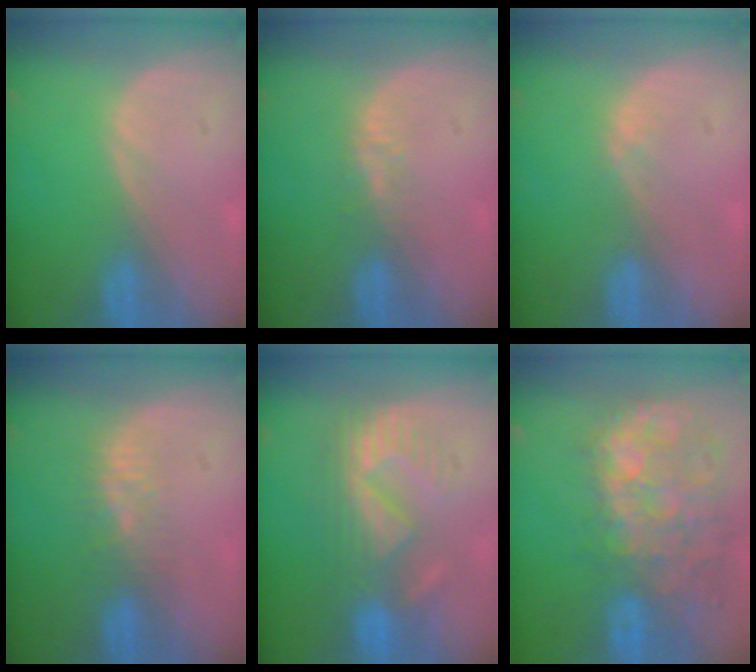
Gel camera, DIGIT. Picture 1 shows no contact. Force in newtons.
{"total": 2.8, "press": 2.1, "slide": 1.8}
{"total": 1.0, "press": 0.8, "slide": 0.6}
{"total": 4.3, "press": 3.6, "slide": 2.3}
{"total": 8.6, "press": 8.2, "slide": 2.6}
{"total": 13.5, "press": 11.6, "slide": 6.8}